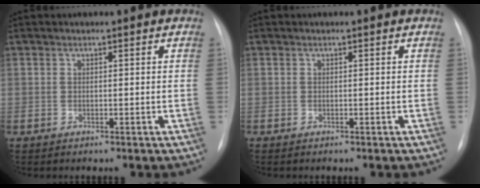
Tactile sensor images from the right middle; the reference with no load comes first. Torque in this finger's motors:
{"motor_torque": [0.30, -0.37, 0.07, 0.02]}